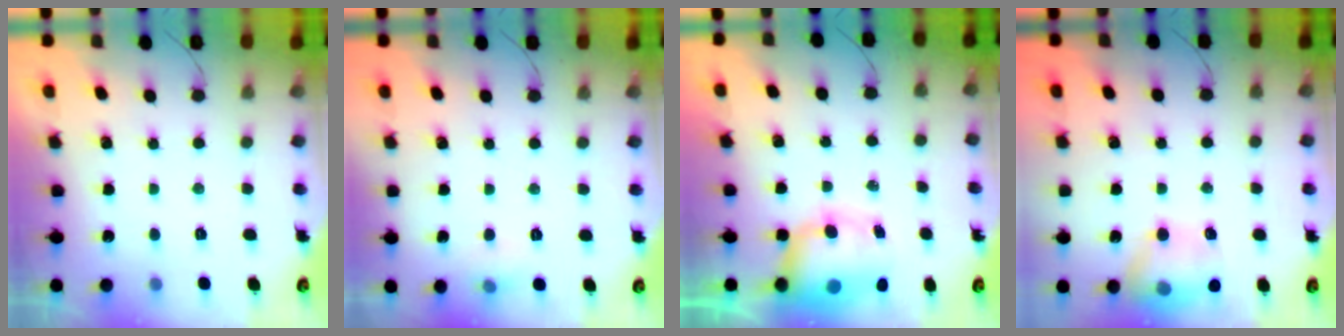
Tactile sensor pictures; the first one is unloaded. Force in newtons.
{"total": 6.4, "press": 5.6, "slide": 3.1}
{"total": 10.4, "press": 10.0, "slide": 2.8}
{"total": 14.7, "press": 14.6, "slide": 1.3}